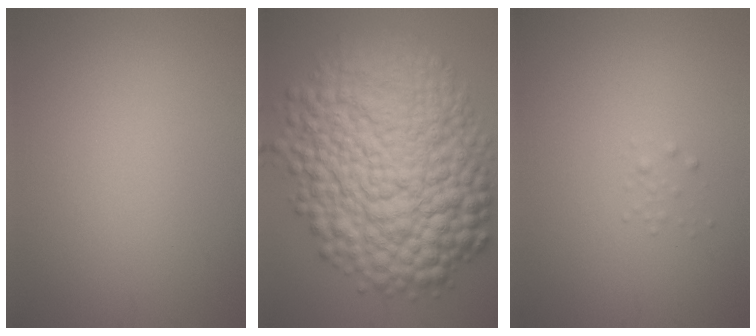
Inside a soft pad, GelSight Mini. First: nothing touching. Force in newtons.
{"total": 17.1, "press": 17.1, "slide": 0.1}
{"total": 0.6, "press": 0.6, "slide": 0.0}